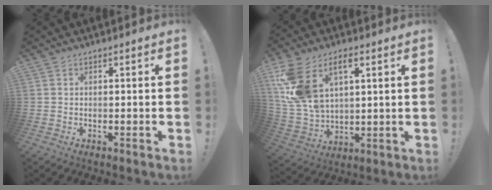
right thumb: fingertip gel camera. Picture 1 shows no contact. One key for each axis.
{"total": 15.4, "fx": 7.0, "fy": 9.4, "fz": 9.9, "tx": -0.220, "ty": -0.029, "tz": 0.133}